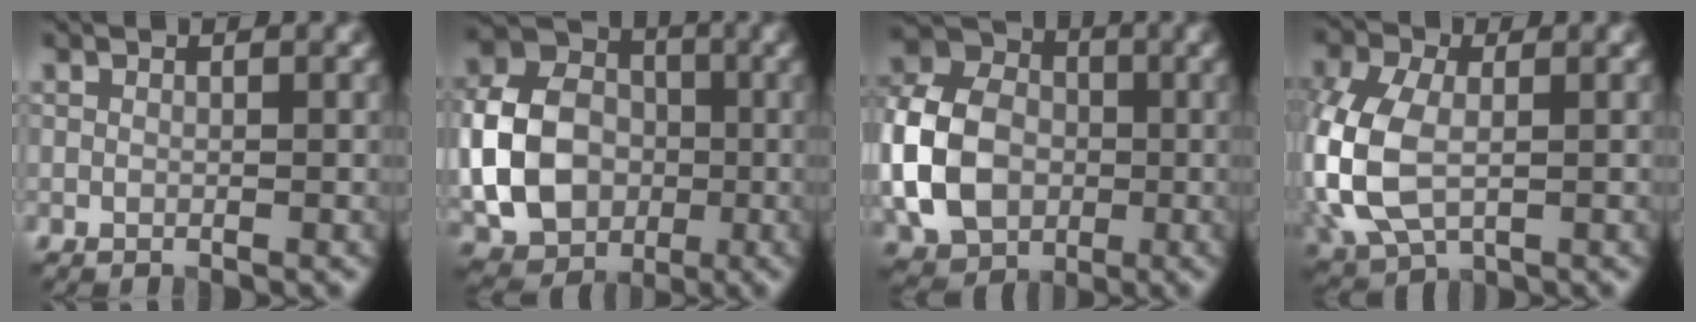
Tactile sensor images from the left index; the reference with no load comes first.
{"total": 9.5, "force": [-1.3, 7.5, 5.6], "torque": [-0.122, 0.005, -0.032]}
{"total": 10.3, "force": [-1.7, 8.0, 6.2], "torque": [-0.144, 0.008, -0.046]}
{"total": 8.9, "force": [-0.7, 5.8, 6.8], "torque": [-0.190, -0.001, -0.017]}